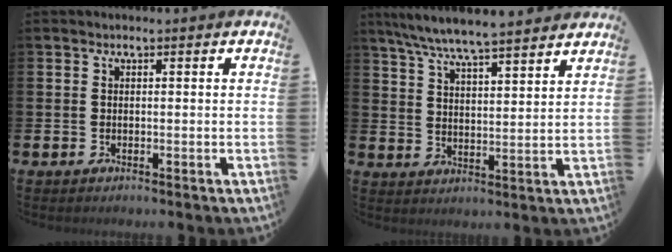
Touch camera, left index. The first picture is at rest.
{"total": 7.1, "force": [6.9, -0.1, 1.9], "torque": [-0.063, -0.038, 0.123]}